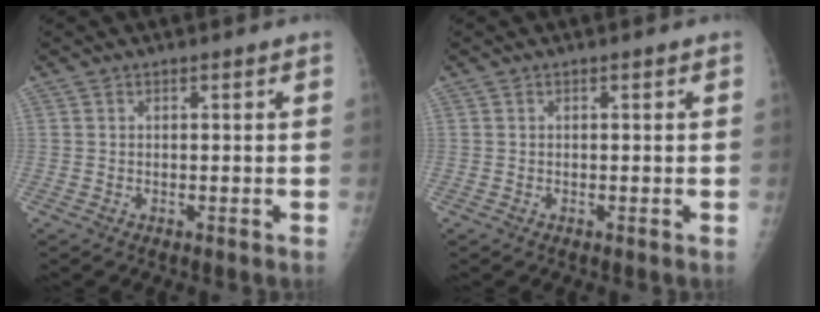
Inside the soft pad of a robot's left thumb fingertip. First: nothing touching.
{"total": 0.0}